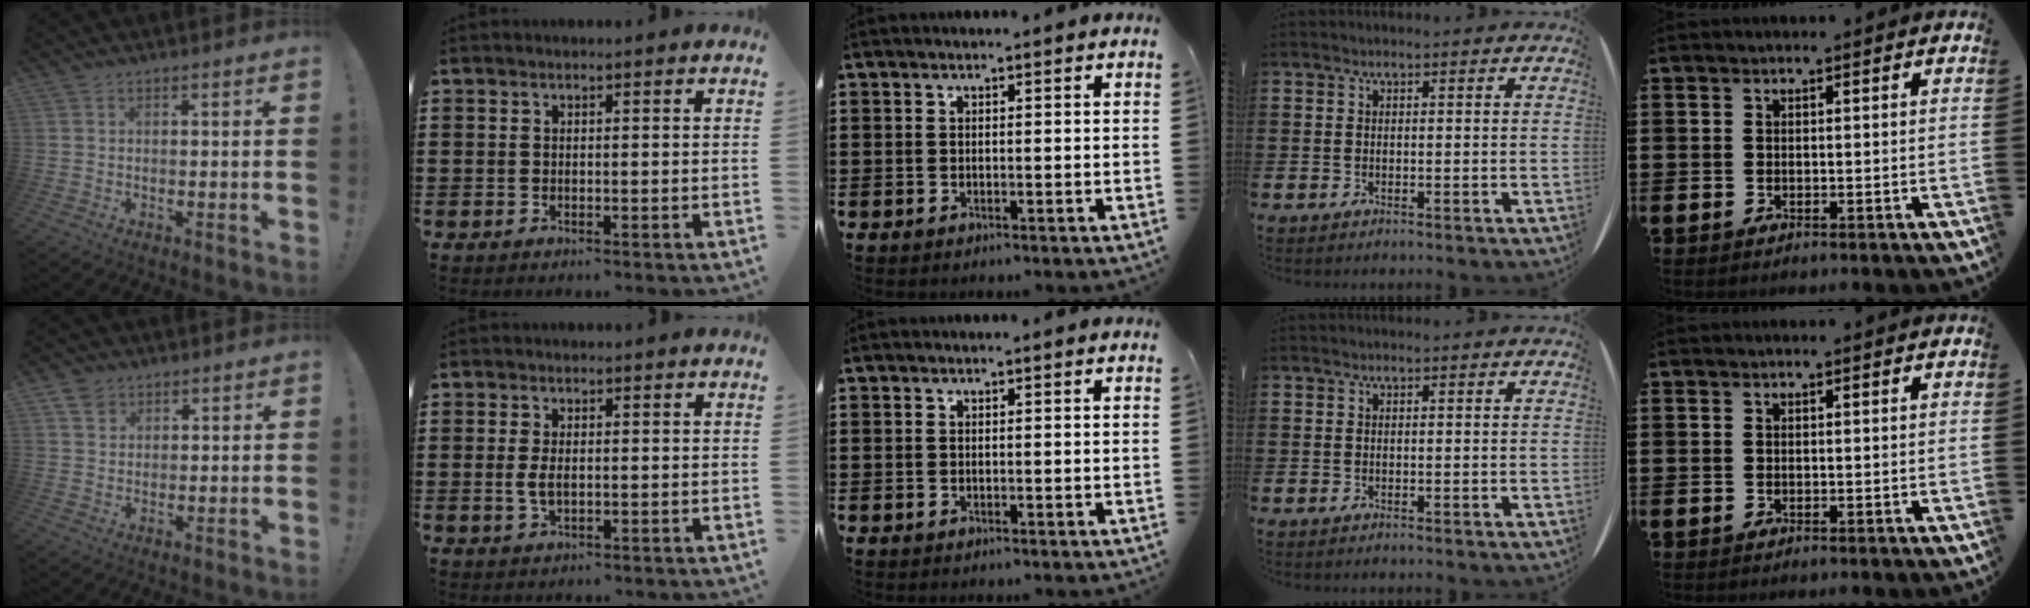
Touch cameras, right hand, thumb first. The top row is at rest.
{"thumb": {"total": 3.6, "force": [2.4, 2.5, 1.1], "torque": [-0.014, -0.007, 0.044]}, "index": {"total": 2.8, "force": [-0.1, 1.4, 2.4], "torque": [-0.062, -0.002, -0.007]}}